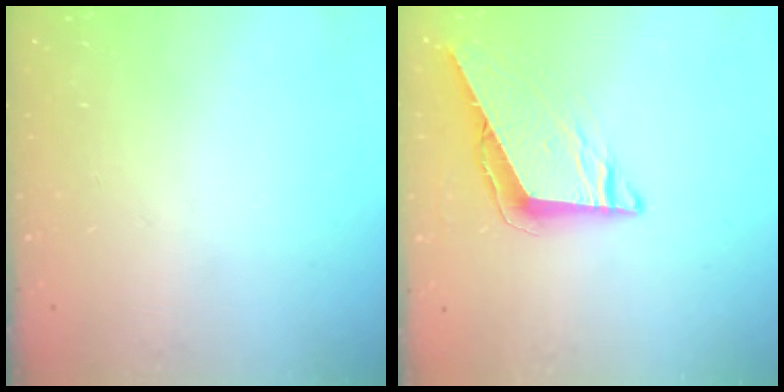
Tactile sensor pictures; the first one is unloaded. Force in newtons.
{"total": 7.6, "press": 7.6, "slide": 0.3}